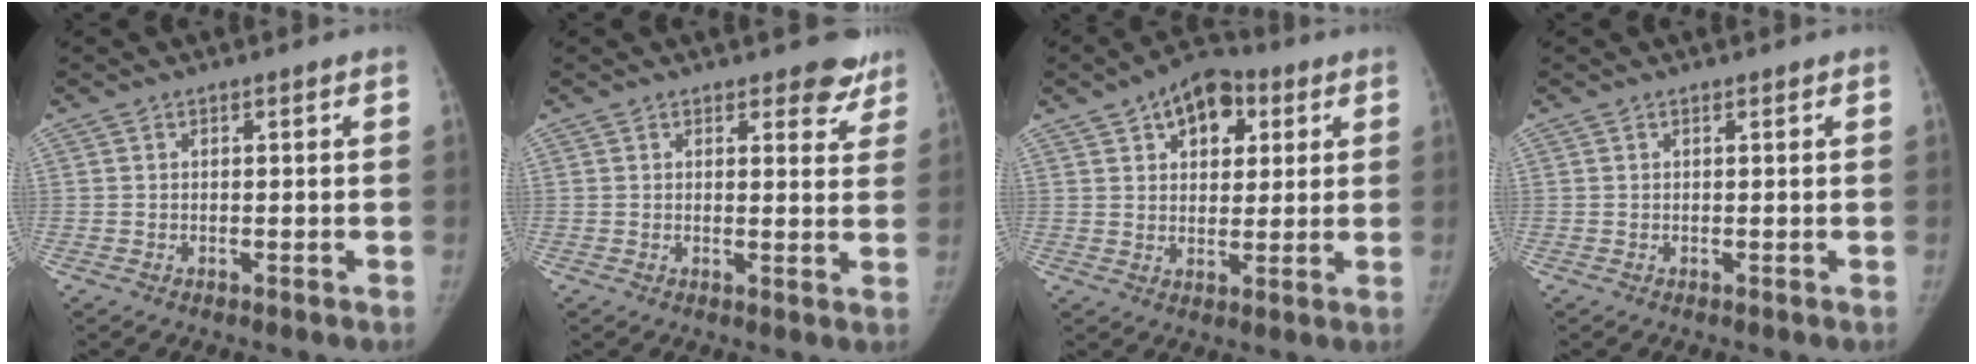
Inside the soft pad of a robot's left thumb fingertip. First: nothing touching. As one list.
[{"total": 5.5, "force": [4.5, 2.6, 1.7], "torque": [0.020, -0.028, 0.043]}, {"total": 10.8, "force": [4.8, 6.8, 7.0], "torque": [-0.061, -0.002, 0.067]}, {"total": 0.0}]